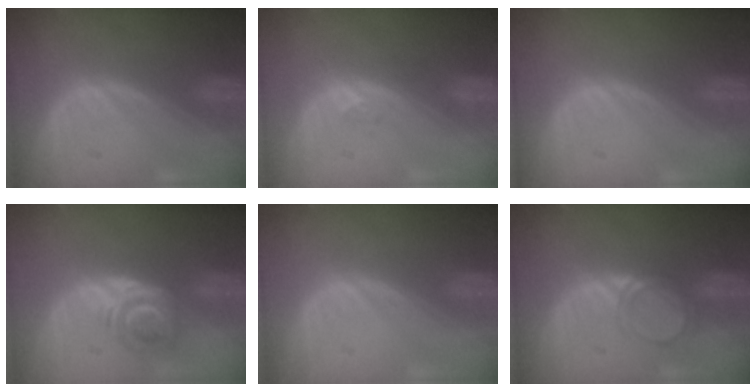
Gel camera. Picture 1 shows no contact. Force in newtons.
{"total": 1.9, "press": 1.6, "slide": 1.0}
{"total": 0.0}
{"total": 6.1, "press": 5.0, "slide": 3.4}
{"total": 0.0}
{"total": 3.0, "press": 3.0, "slide": 0.3}